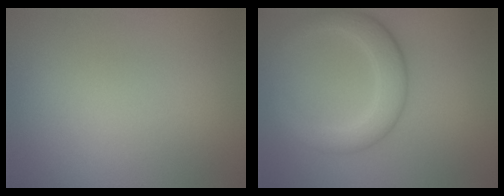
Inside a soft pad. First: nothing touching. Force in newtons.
{"total": 4.2, "press": 4.2, "slide": 0.1}